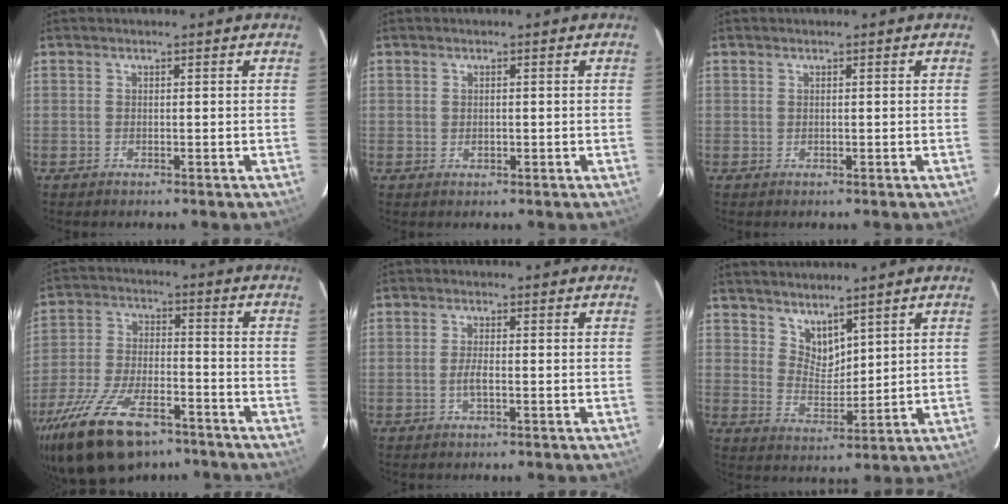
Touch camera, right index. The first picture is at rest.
{"total": 1.0, "force": [-0.2, 0.9, 0.5], "torque": [-0.008, 0.001, -0.004]}
{"total": 0.0}
{"total": 20.1, "force": [-13.9, 8.8, 11.6], "torque": [-0.245, -0.028, -0.238]}
{"total": 2.3, "force": [-0.8, 0.6, 2.1], "torque": [-0.045, -0.001, -0.017]}
{"total": 5.2, "force": [4.3, 2.5, 1.6], "torque": [-0.018, -0.004, 0.083]}